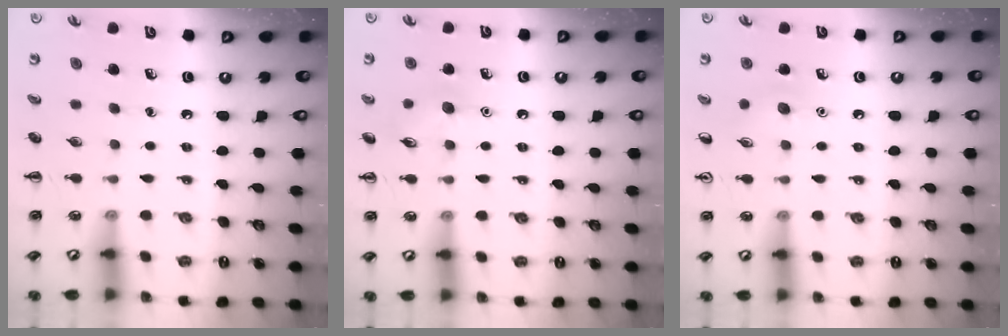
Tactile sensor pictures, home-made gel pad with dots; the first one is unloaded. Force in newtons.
{"total": 6.6, "press": 6.4, "slide": 1.4}
{"total": 5.8, "press": 5.5, "slide": 1.7}